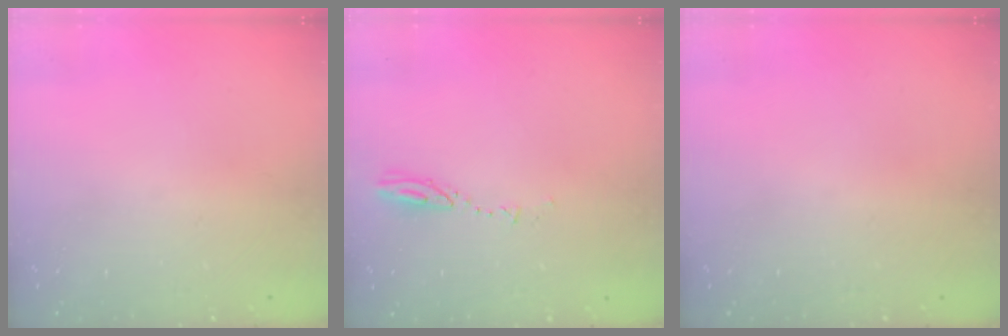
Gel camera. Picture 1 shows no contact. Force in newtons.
{"total": 3.2, "press": 3.2, "slide": 0.3}
{"total": 0.0}